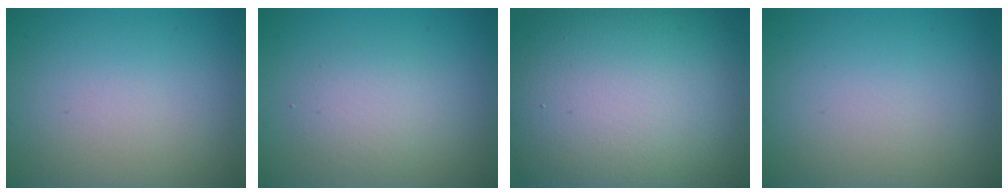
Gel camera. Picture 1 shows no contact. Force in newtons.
{"total": 2.2, "press": 2.2, "slide": 0.2}
{"total": 18.9, "press": 18.8, "slide": 0.6}
{"total": 0.0}